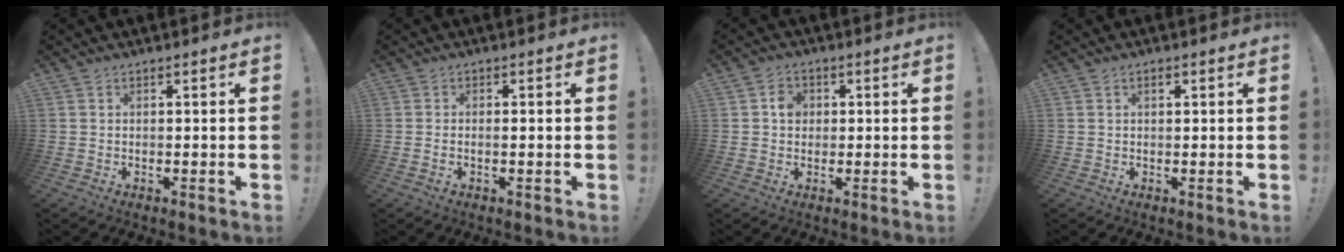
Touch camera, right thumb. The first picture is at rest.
{"total": 1.2, "force": [-0.5, 0.2, 1.1], "torque": [-0.027, 0.005, -0.007]}
{"total": 4.0, "force": [0.2, 3.4, 2.2], "torque": [-0.024, 0.004, 0.000]}
{"total": 0.8, "force": [0.4, 0.4, 0.6], "torque": [-0.011, 0.001, 0.006]}